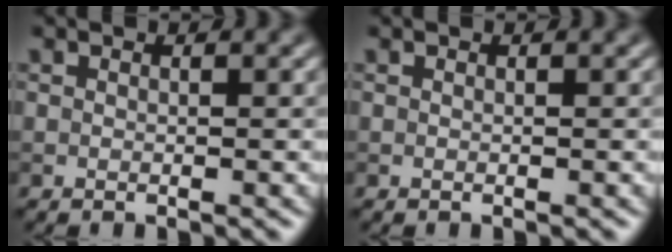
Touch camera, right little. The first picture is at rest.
{"total": 0.0}